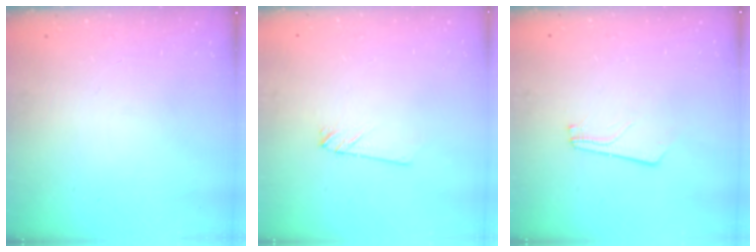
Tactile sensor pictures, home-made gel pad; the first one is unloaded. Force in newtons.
{"total": 0.9, "press": 0.9, "slide": 0.1}
{"total": 2.1, "press": 2.1, "slide": 0.3}